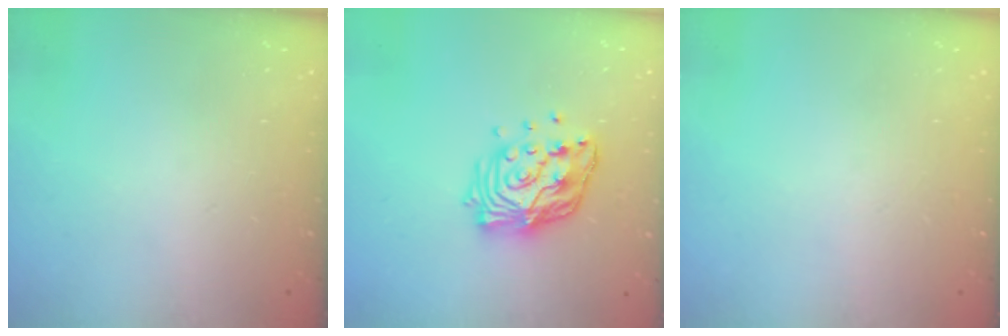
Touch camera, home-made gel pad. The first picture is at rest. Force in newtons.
{"total": 13.7, "press": 13.6, "slide": 1.4}
{"total": 0.0}